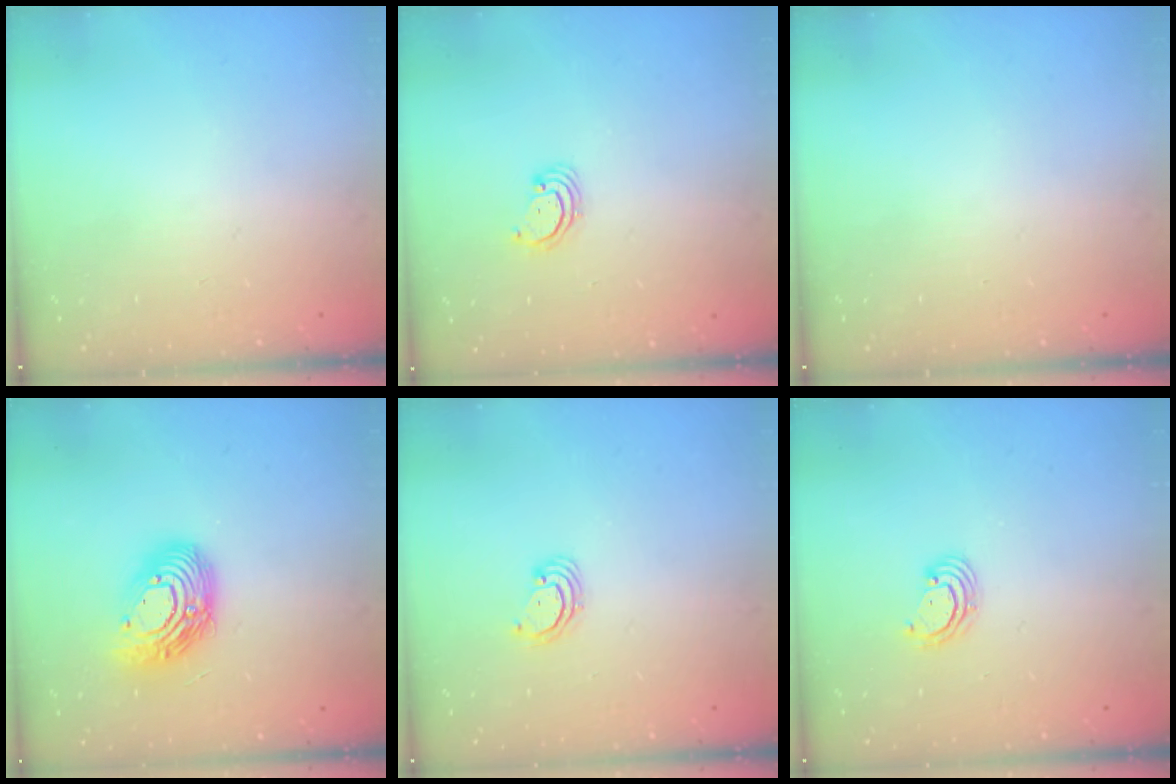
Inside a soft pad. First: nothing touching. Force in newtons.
{"total": 2.3, "press": 2.3, "slide": 0.2}
{"total": 0.0}
{"total": 14.9, "press": 14.9, "slide": 1.3}
{"total": 2.4, "press": 2.4, "slide": 0.2}
{"total": 2.6, "press": 2.6, "slide": 0.2}